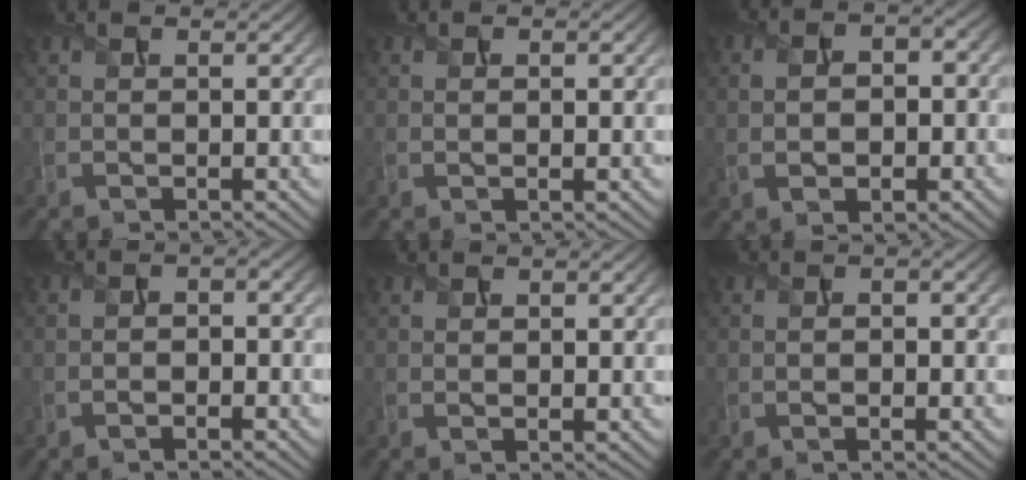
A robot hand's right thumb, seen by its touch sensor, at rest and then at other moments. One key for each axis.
{"total": 1.3, "fx": 0.1, "fy": 0.5, "fz": 1.2, "tx": -0.020, "ty": -0.005, "tz": 0.002}
{"total": 5.8, "fx": -0.7, "fy": 3.7, "fz": 4.4, "tx": -0.060, "ty": -0.006, "tz": -0.015}
{"total": 2.4, "fx": -1.1, "fy": 1.1, "fz": 1.8, "tx": -0.020, "ty": 0.002, "tz": -0.025}
{"total": 1.6, "fx": 0.3, "fy": 0.7, "fz": 1.4, "tx": -0.024, "ty": -0.005, "tz": 0.007}
{"total": 2.9, "fx": 0.0, "fy": 1.6, "fz": 2.4, "tx": -0.016, "ty": -0.005, "tz": -0.009}